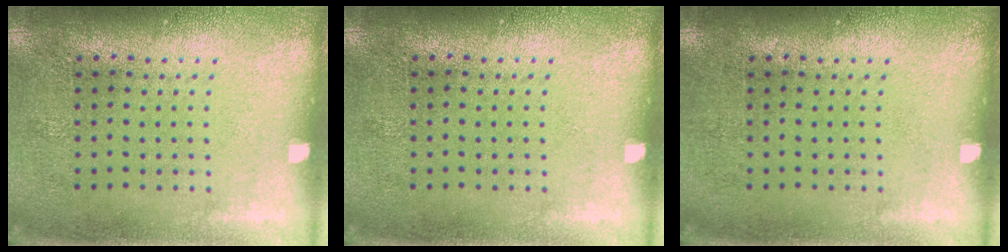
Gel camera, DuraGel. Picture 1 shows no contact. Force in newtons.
{"total": 0.0}
{"total": 0.0}